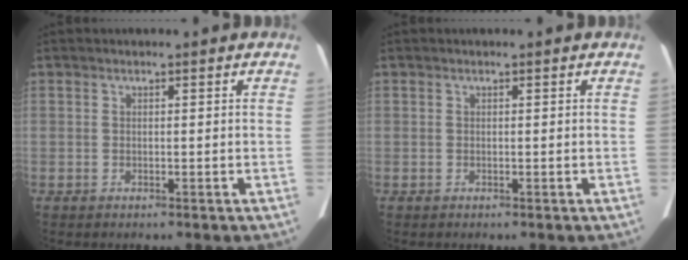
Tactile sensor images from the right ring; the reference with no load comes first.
{"total": 0.0}